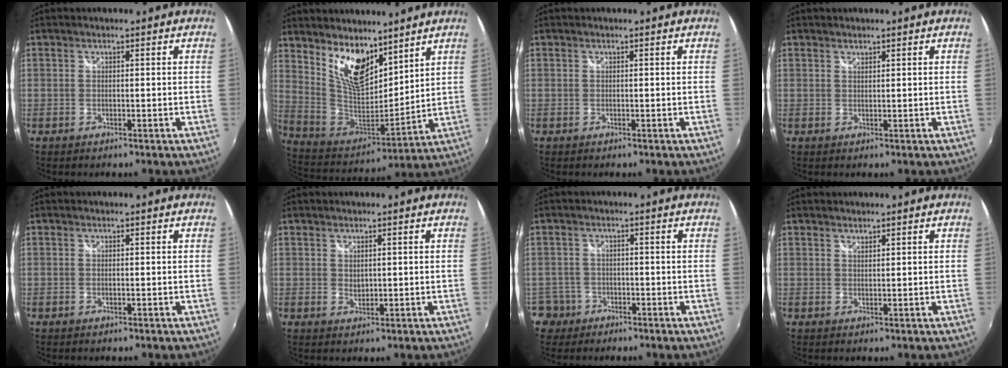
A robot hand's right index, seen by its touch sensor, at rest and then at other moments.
{"total": 14.7, "force": [9.4, 6.9, 9.0], "torque": [-0.164, -0.007, 0.189]}
{"total": 0.0}
{"total": 0.6, "force": [0.6, 0.2, 0.1], "torque": [-0.001, 0.000, 0.011]}
{"total": 0.0}
{"total": 1.6, "force": [0.5, 1.2, 1.0], "torque": [-0.014, 0.000, 0.009]}
{"total": 4.3, "force": [-2.1, 3.8, 0.0], "torque": [-0.011, 0.014, -0.038]}
{"total": 0.9, "force": [0.8, 0.2, 0.1], "torque": [-0.002, 0.000, 0.015]}